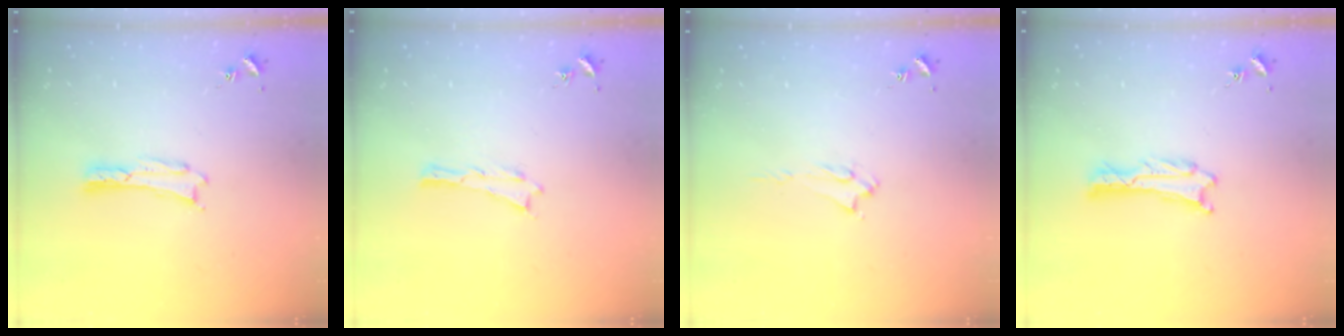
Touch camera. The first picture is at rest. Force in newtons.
{"total": 0.0}
{"total": 1.9, "press": 1.8, "slide": 0.4}
{"total": 0.9, "press": 0.8, "slide": 0.1}